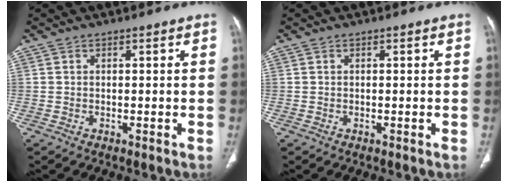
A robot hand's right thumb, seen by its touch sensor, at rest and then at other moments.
{"total": 0.0}